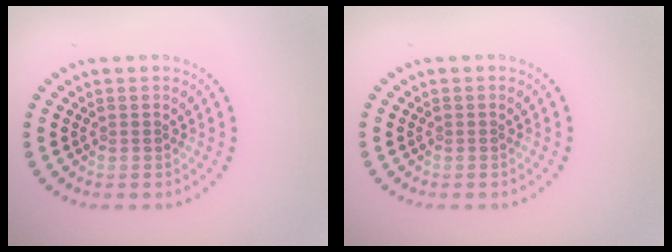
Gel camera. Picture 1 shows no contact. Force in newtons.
{"total": 0.0}